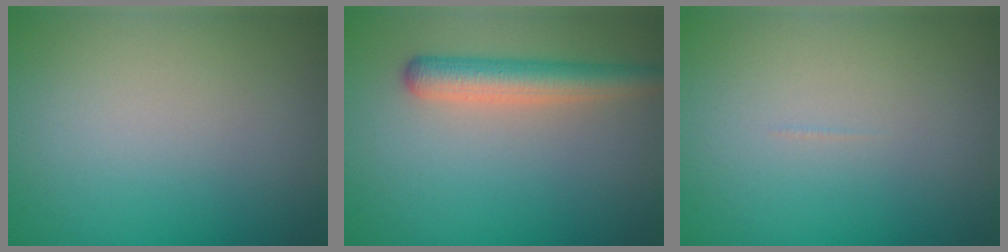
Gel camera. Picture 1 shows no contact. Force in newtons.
{"total": 3.9, "press": 3.8, "slide": 0.2}
{"total": 0.0}